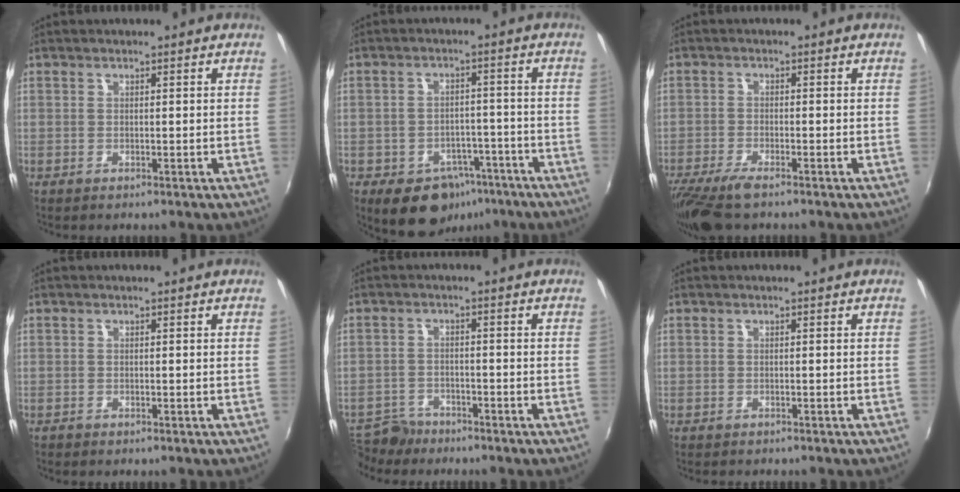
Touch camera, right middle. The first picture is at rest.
{"total": 10.3, "force": [-6.3, 7.0, 4.2], "torque": [-0.078, 0.020, -0.067]}
{"total": 8.1, "force": [-6.2, 1.7, 4.9], "torque": [-0.118, -0.030, -0.117]}
{"total": 0.6, "force": [-0.6, 0.2, 0.0], "torque": [-0.003, -0.002, -0.013]}
{"total": 6.3, "force": [-5.6, 2.9, 1.1], "torque": [-0.040, 0.000, -0.101]}
{"total": 1.1, "force": [-1.0, 0.3, 0.2], "torque": [-0.007, -0.005, -0.016]}